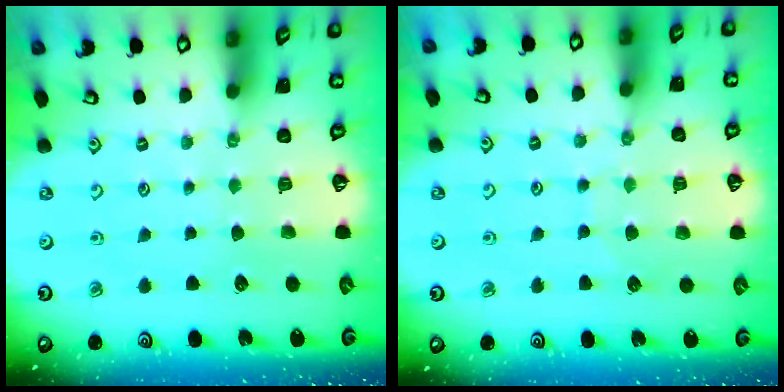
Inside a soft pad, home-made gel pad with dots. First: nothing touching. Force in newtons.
{"total": 6.2, "press": 6.2, "slide": 0.5}